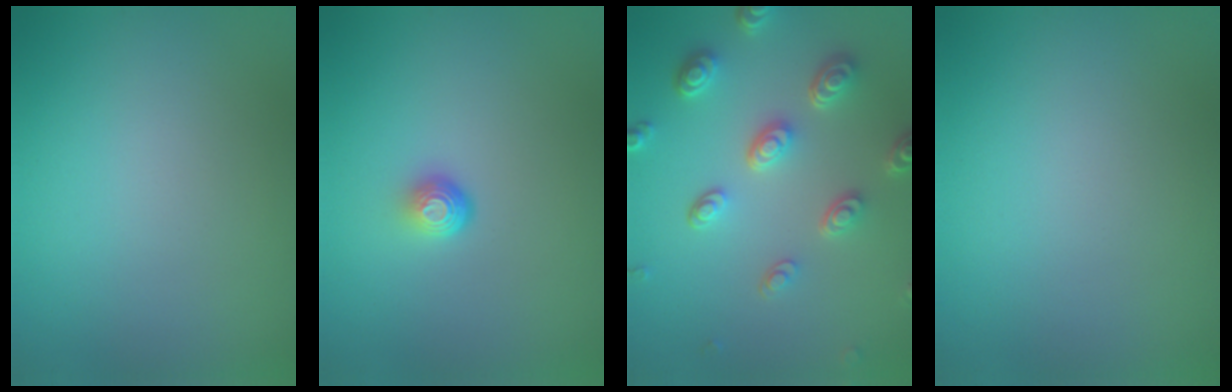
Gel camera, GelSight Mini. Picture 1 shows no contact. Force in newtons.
{"total": 1.7, "press": 1.1, "slide": 1.3}
{"total": 5.1, "press": 3.8, "slide": 3.4}
{"total": 0.0}